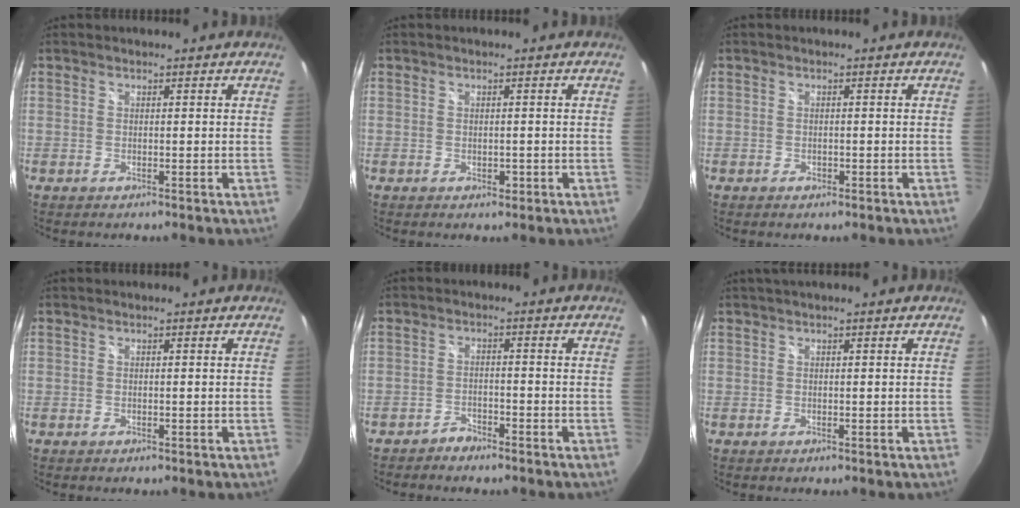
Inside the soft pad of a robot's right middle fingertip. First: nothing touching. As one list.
[{"total": 1.3, "force": [-0.4, 0.9, 0.7], "torque": [-0.007, -0.003, -0.007]}, {"total": 0.9, "force": [-0.5, 0.6, 0.4], "torque": [-0.006, -0.004, -0.010]}, {"total": 0.0}, {"total": 2.7, "force": [-2.5, 0.9, 0.5], "torque": [-0.018, 0.001, -0.044]}, {"total": 1.9, "force": [1.5, -0.2, 1.2], "torque": [-0.022, 0.008, 0.015]}]